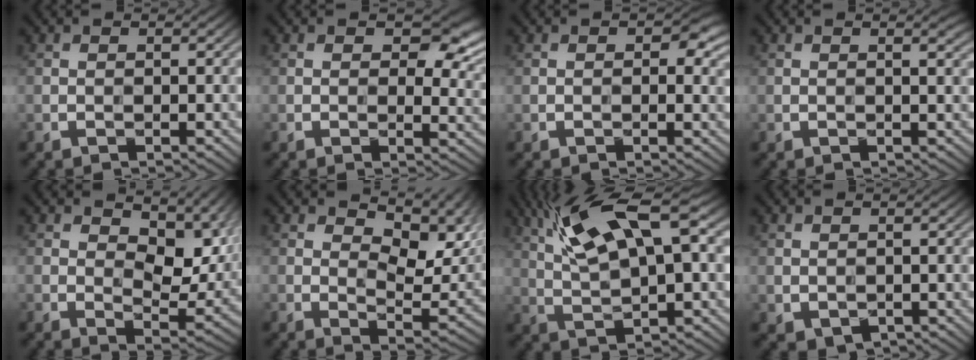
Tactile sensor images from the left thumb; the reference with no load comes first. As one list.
[{"total": 6.5, "force": [2.4, 3.9, 4.7], "torque": [-0.064, -0.009, 0.030]}, {"total": 3.4, "force": [1.0, 2.2, 2.3], "torque": [-0.033, -0.006, 0.013]}, {"total": 1.2, "force": [0.7, 0.1, 1.0], "torque": [-0.014, -0.002, 0.013]}, {"total": 11.3, "force": [4.7, 5.8, 8.5], "torque": [-0.141, -0.003, 0.072]}, {"total": 12.9, "force": [6.3, 5.9, 9.6], "torque": [-0.151, 0.005, 0.093]}, {"total": 13.4, "force": [5.9, 4.1, 11.3], "torque": [-0.237, 0.019, 0.110]}, {"total": 1.3, "force": [-0.1, 1.1, 0.8], "torque": [-0.023, -0.009, 0.007]}]